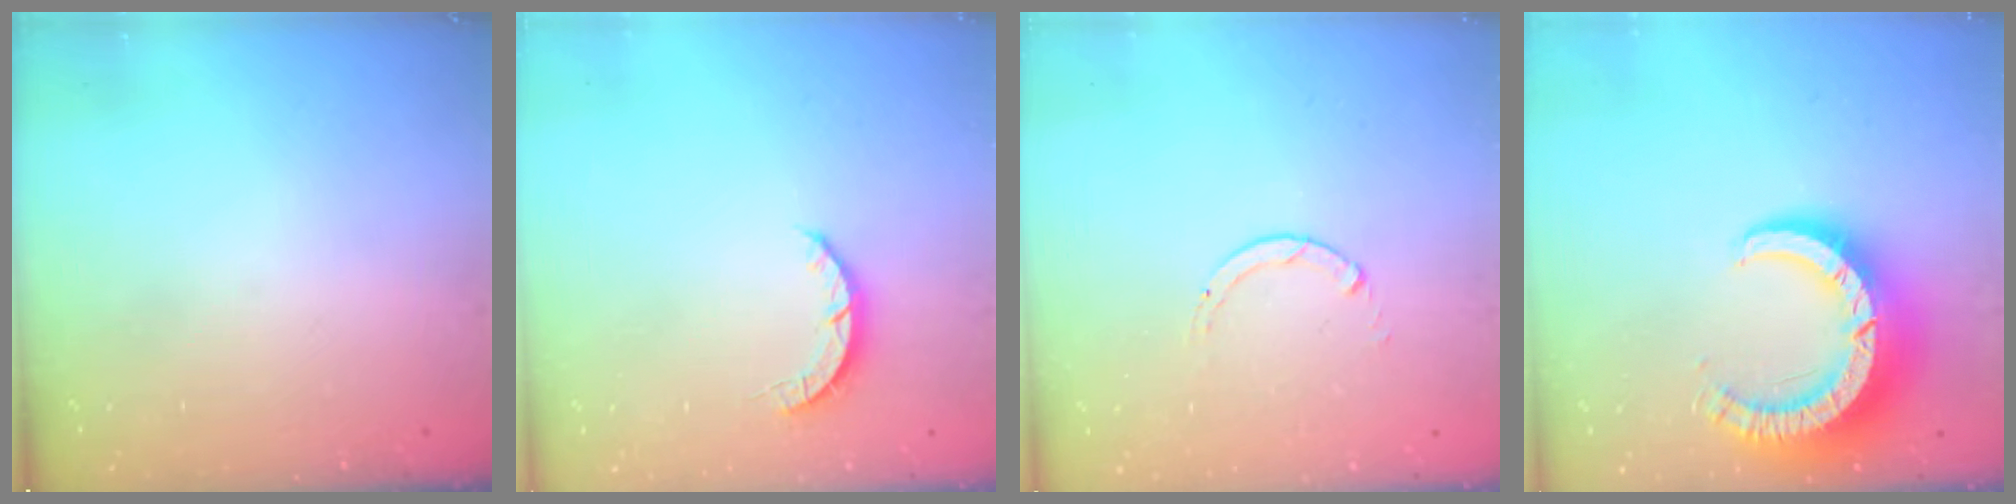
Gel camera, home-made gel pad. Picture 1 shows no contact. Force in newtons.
{"total": 2.7, "press": 2.7, "slide": 0.4}
{"total": 0.8, "press": 0.7, "slide": 0.1}
{"total": 13.2, "press": 13.2, "slide": 1.3}